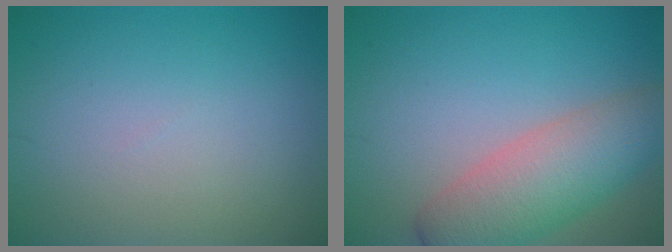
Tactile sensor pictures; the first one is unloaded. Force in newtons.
{"total": 6.3, "press": 6.3, "slide": 0.6}